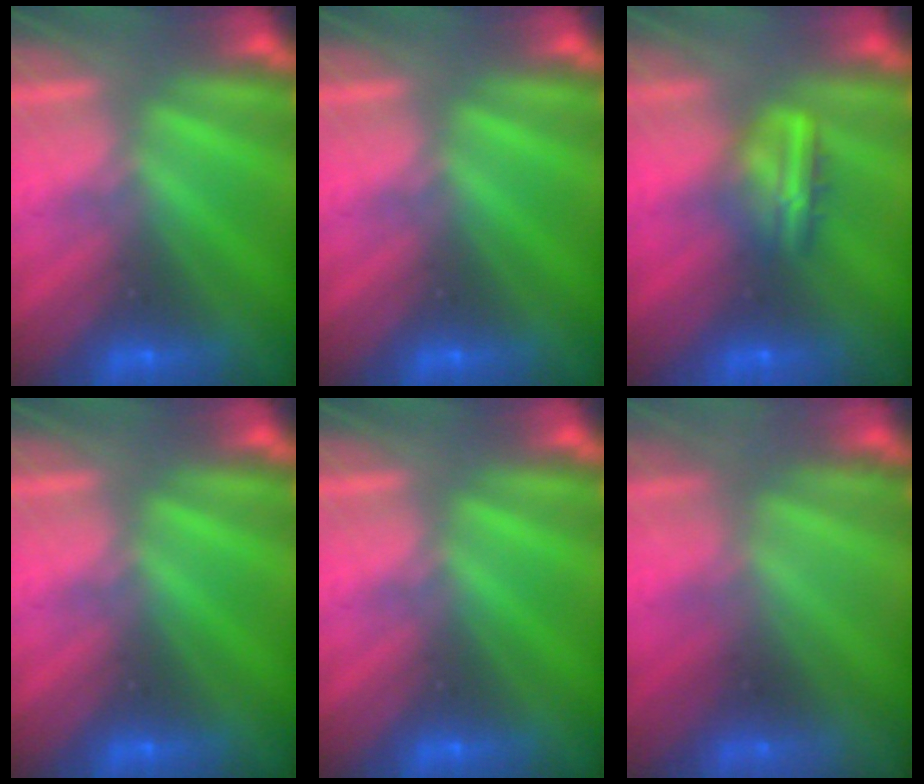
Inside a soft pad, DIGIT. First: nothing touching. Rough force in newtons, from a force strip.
{"total": 0.0}
{"total": 8.3}
{"total": 0.0}
{"total": 0.0}
{"total": 2.2}